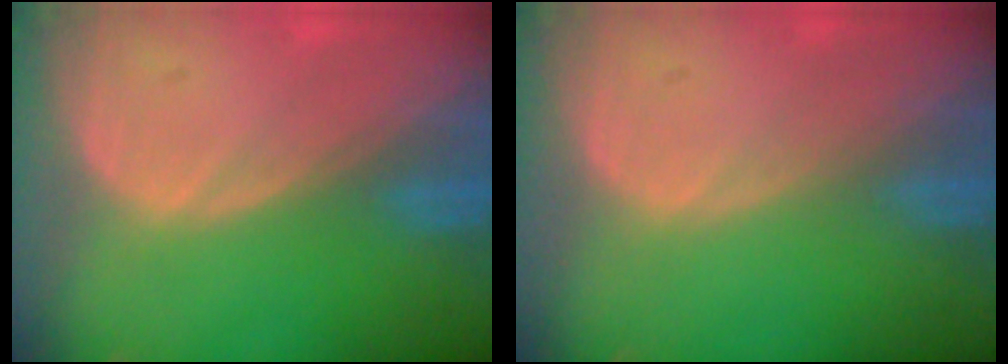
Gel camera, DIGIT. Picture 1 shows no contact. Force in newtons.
{"total": 0.0}